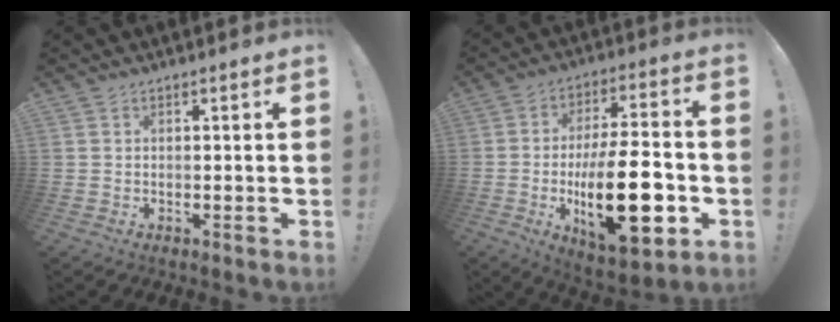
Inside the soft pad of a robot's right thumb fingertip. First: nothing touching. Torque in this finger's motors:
{"motor_torque": [2.27, 2.73, 1.60, -1.17, 0.54]}